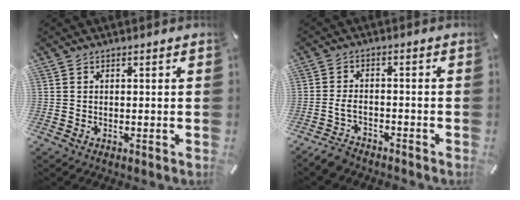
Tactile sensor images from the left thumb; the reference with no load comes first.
{"total": 4.1, "force": [-2.9, 1.8, 2.4], "torque": [-0.054, 0.015, -0.057]}